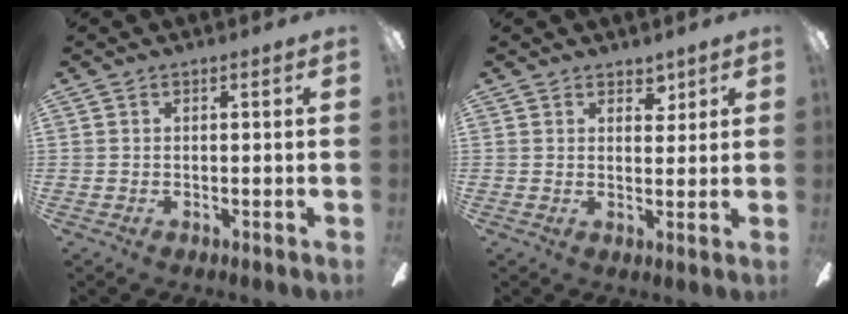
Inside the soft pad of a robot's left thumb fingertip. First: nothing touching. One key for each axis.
{"total": 3.0, "fx": 2.4, "fy": 1.5, "fz": 0.9, "tx": 0.004, "ty": -0.012, "tz": 0.039}